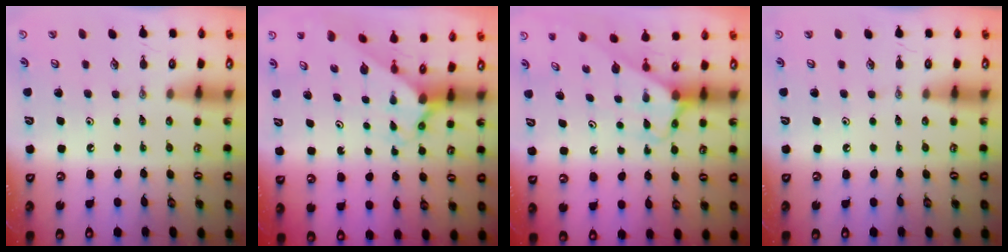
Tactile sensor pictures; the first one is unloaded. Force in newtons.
{"total": 1.2, "press": 1.2, "slide": 0.1}
{"total": 3.0, "press": 3.0, "slide": 0.2}
{"total": 0.0}